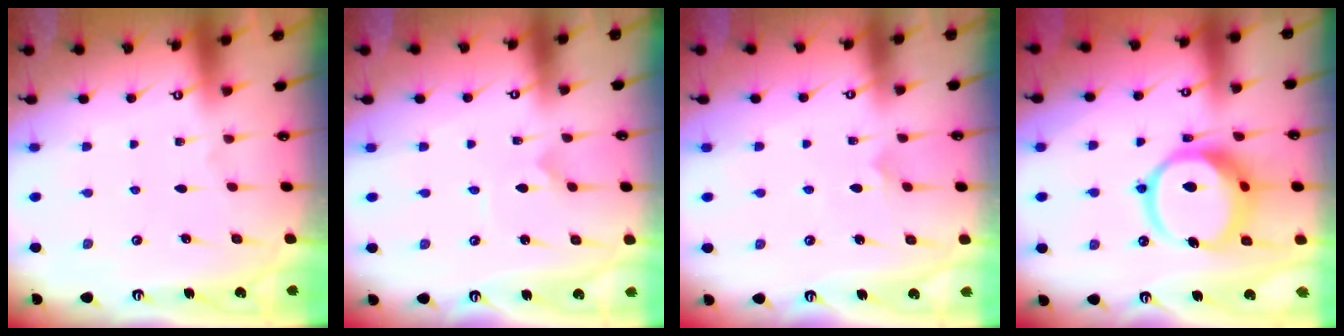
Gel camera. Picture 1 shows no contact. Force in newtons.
{"total": 0.0}
{"total": 5.9, "press": 5.9, "slide": 0.5}
{"total": 15.3, "press": 15.2, "slide": 1.9}